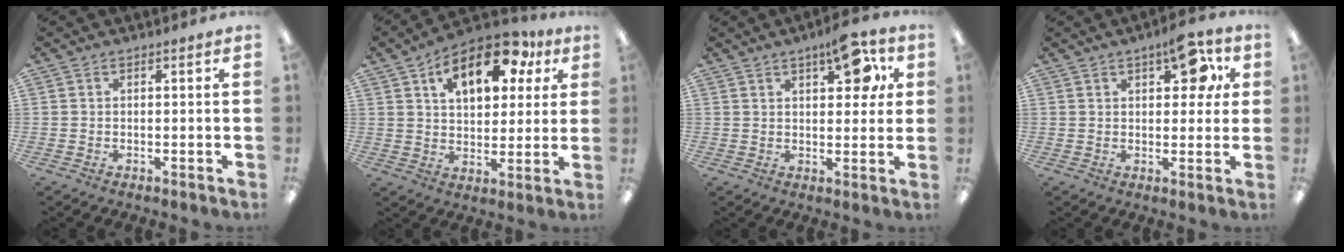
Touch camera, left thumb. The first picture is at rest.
{"total": 16.2, "force": [8.1, 8.8, 11.0], "torque": [-0.156, -0.022, 0.134]}
{"total": 10.1, "force": [5.4, 4.2, 7.5], "torque": [-0.089, -0.024, 0.084]}
{"total": 9.3, "force": [4.5, 4.3, 6.9], "torque": [-0.076, -0.017, 0.070]}